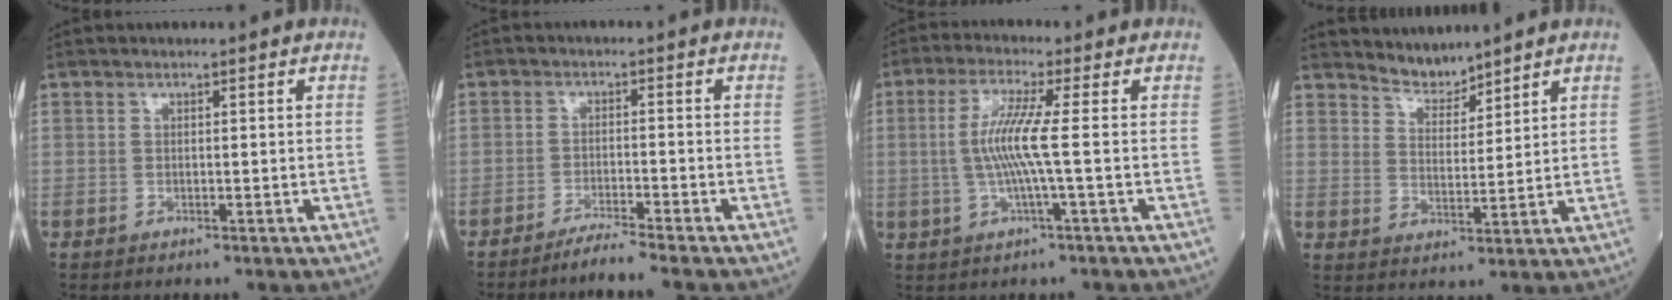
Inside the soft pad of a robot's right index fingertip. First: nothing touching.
{"total": 4.1, "force": [-3.5, -1.5, 1.5], "torque": [-0.031, -0.016, -0.064]}
{"total": 8.1, "force": [0.3, -0.6, 8.0], "torque": [-0.172, 0.000, 0.005]}
{"total": 4.2, "force": [4.1, 0.6, 0.1], "torque": [-0.005, 0.003, 0.082]}